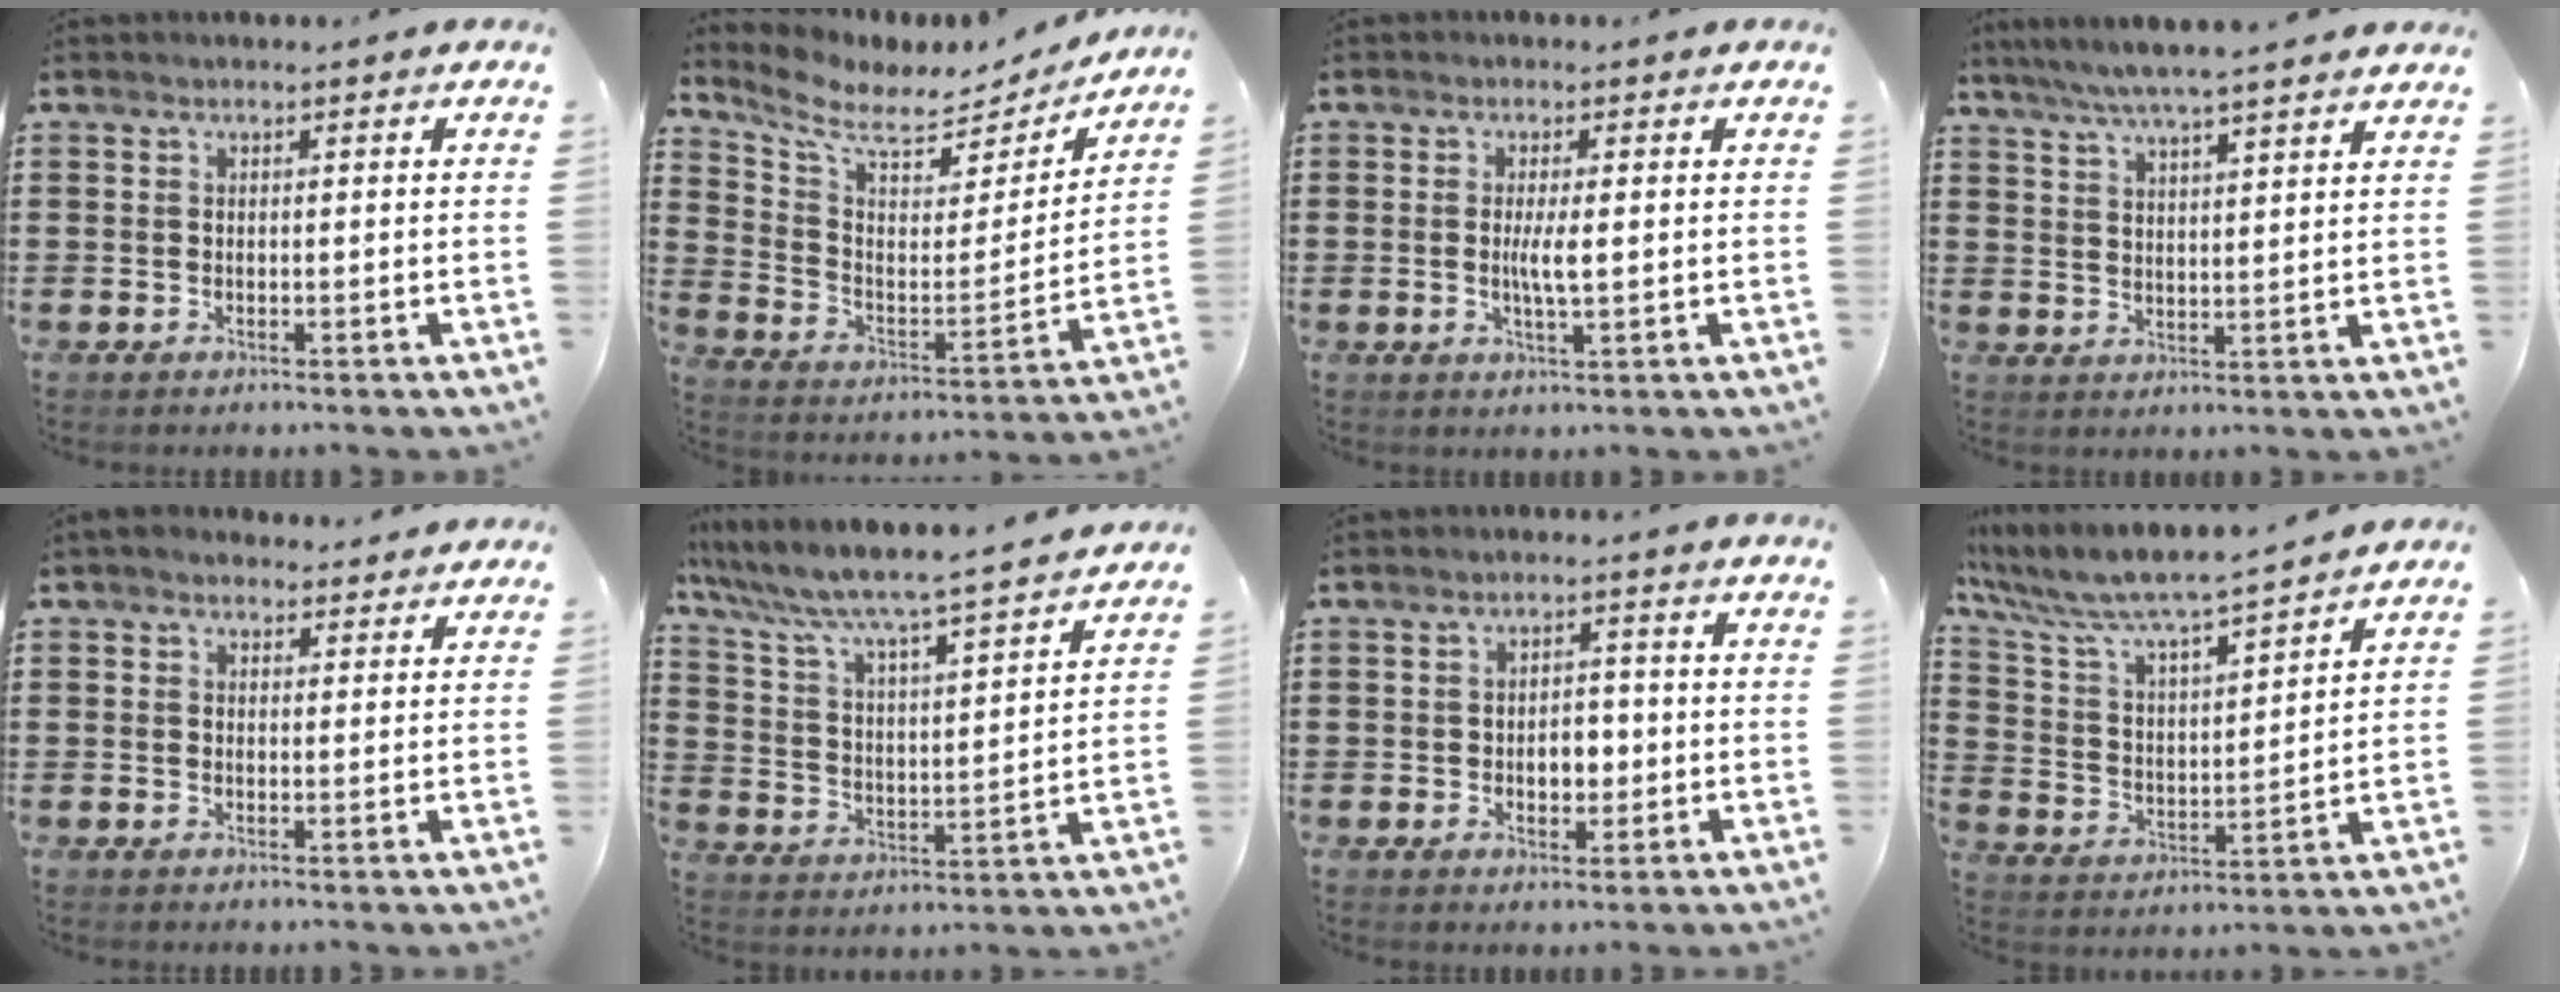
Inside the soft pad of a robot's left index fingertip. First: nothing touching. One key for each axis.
{"total": 7.1, "fx": 6.0, "fy": 2.4, "fz": 2.8, "tx": -0.089, "ty": -0.043, "tz": 0.103}
{"total": 3.4, "fx": 0.0, "fy": 0.5, "fz": 3.4, "tx": -0.062, "ty": -0.003, "tz": -0.001}
{"total": 5.4, "fx": 4.8, "fy": -0.3, "fz": 2.5, "tx": -0.062, "ty": -0.019, "tz": 0.084}
{"total": 2.3, "fx": 2.1, "fy": 0.9, "fz": 0.4, "tx": -0.014, "ty": 0.001, "tz": 0.039}
{"total": 5.6, "fx": 5.2, "fy": -0.3, "fz": 2.1, "tx": -0.069, "ty": -0.050, "tz": 0.076}
{"total": 4.1, "fx": -0.8, "fy": 2.5, "fz": 3.1, "tx": -0.055, "ty": 0.004, "tz": -0.020}
{"total": 7.1, "fx": 6.6, "fy": 0.4, "fz": 2.7, "tx": -0.084, "ty": -0.047, "tz": 0.107}